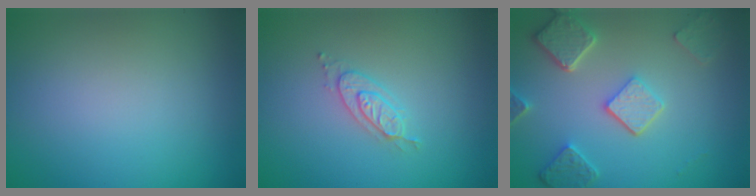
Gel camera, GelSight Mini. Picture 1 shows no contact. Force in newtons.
{"total": 2.2, "press": 2.2, "slide": 0.3}
{"total": 5.1, "press": 4.0, "slide": 3.2}